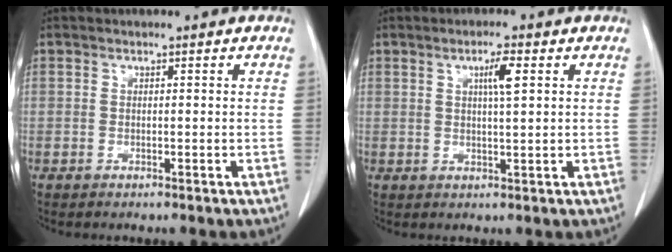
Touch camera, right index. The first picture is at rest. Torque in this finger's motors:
{"motor_torque": [0.13, 0.02, 0.03, 0.03]}